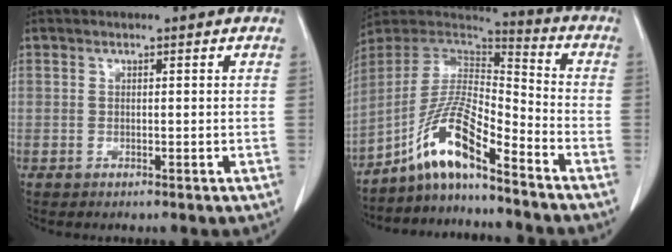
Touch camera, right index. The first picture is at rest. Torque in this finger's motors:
{"motor_torque": [1.23, -0.91, 0.40, 0.21]}